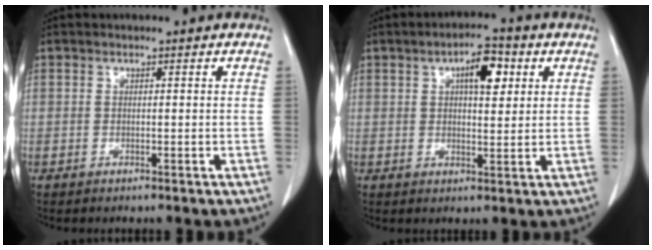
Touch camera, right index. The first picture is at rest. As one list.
[{"total": 6.4, "force": [2.4, 2.3, 5.5], "torque": [-0.087, 0.011, 0.037]}]